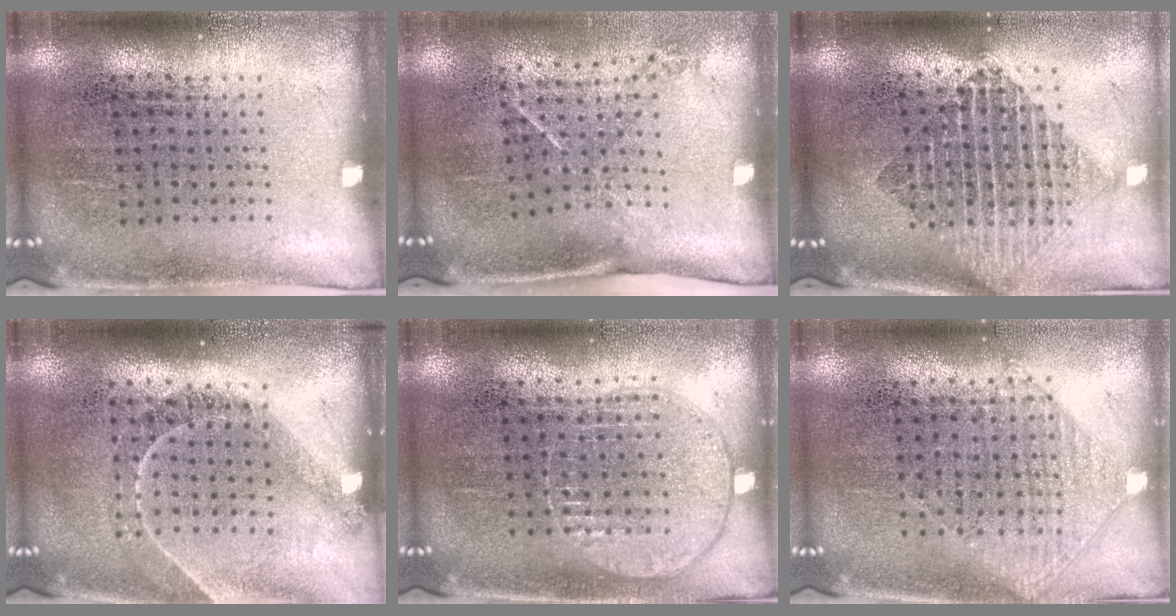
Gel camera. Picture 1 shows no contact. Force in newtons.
{"total": 1.5, "press": 1.0, "slide": 1.1}
{"total": 1.9, "press": 1.6, "slide": 1.1}
{"total": 1.2, "press": 1.2, "slide": 0.4}
{"total": 1.0, "press": 0.9, "slide": 0.4}
{"total": 0.9, "press": 0.8, "slide": 0.3}